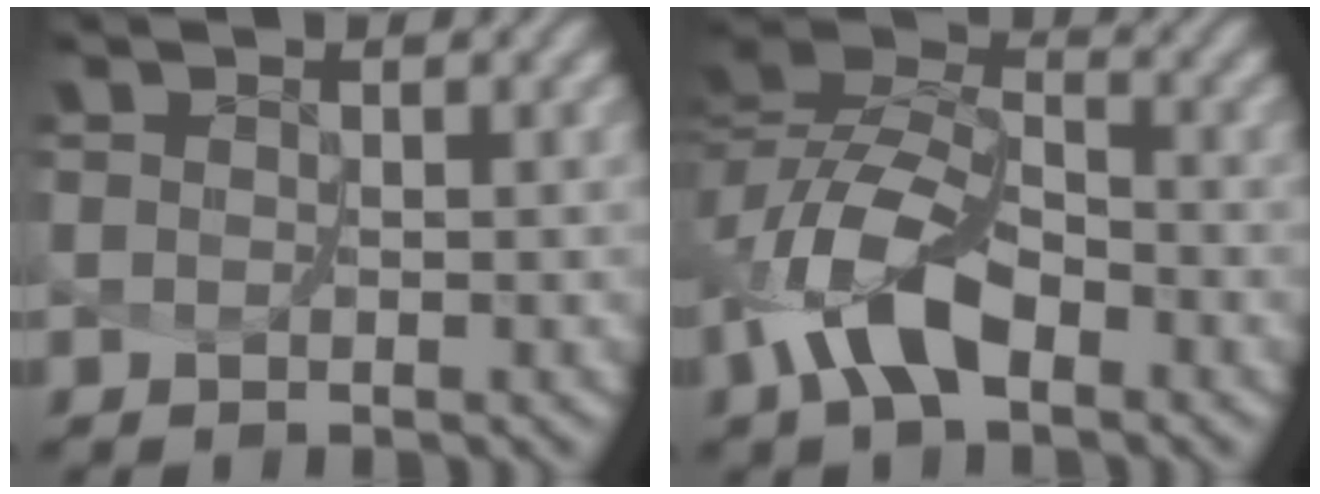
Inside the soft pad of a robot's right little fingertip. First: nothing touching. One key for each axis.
{"total": 7.4, "fx": -3.6, "fy": 3.7, "fz": 5.3, "tx": -0.115, "ty": 0.009, "tz": -0.075}